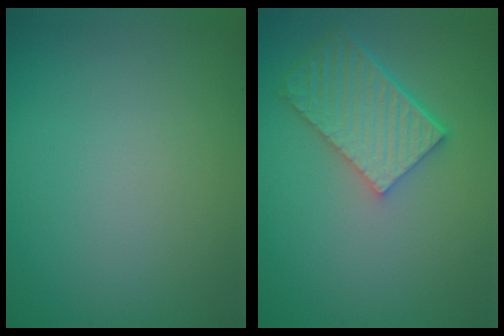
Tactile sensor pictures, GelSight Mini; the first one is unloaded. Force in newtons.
{"total": 5.7, "press": 4.3, "slide": 3.8}